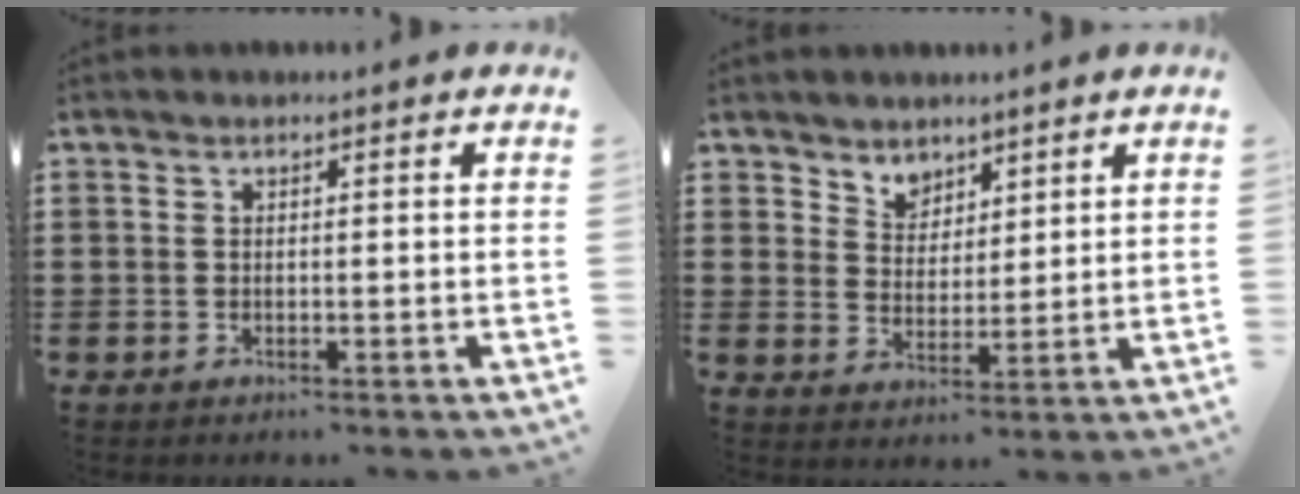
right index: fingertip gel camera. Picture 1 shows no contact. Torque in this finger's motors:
{"motor_torque": [0.06, -0.05, 0.12, 0.03]}